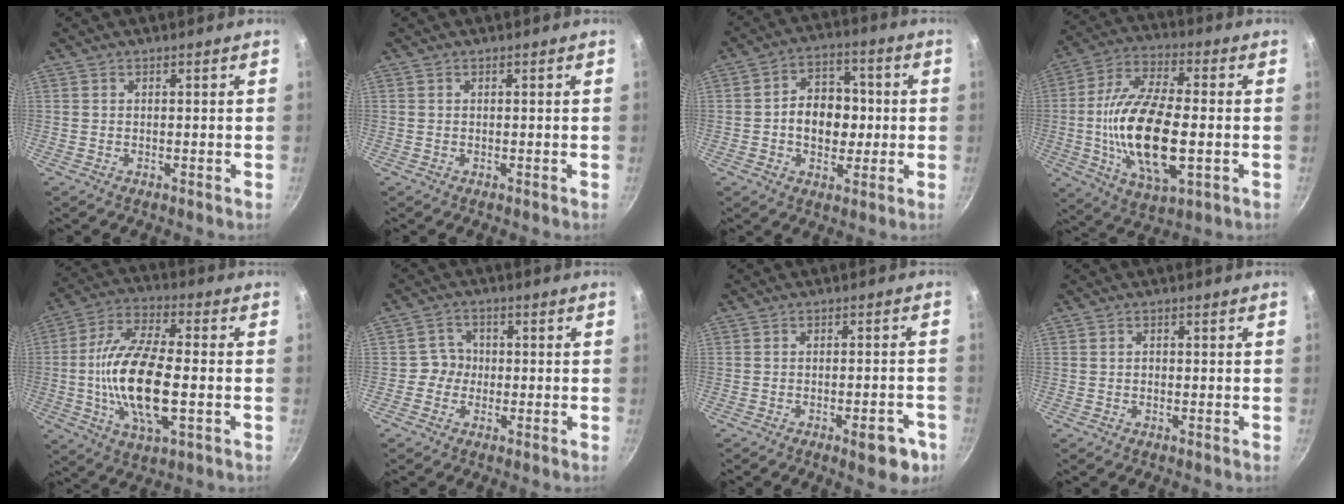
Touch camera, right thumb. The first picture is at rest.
{"total": 0.0}
{"total": 10.8, "force": [-0.5, 7.9, 7.4], "torque": [-0.072, 0.021, -0.014]}
{"total": 20.6, "force": [-2.4, 8.9, 18.4], "torque": [-0.357, 0.005, -0.038]}
{"total": 18.5, "force": [-2.3, 7.4, 16.8], "torque": [-0.330, 0.012, -0.041]}
{"total": 3.7, "force": [-0.7, 3.5, 1.0], "torque": [0.010, 0.013, -0.022]}
{"total": 6.6, "force": [-3.6, 2.4, 5.0], "torque": [-0.050, 0.021, -0.042]}
{"total": 0.6, "force": [-0.2, 0.5, 0.3], "torque": [0.000, 0.002, -0.006]}